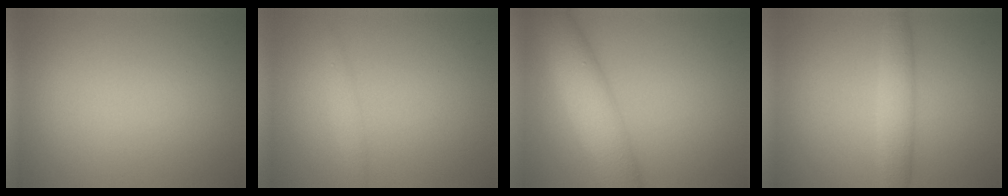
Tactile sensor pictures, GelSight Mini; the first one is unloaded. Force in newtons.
{"total": 1.0, "press": 1.0, "slide": 0.0}
{"total": 7.1, "press": 7.1, "slide": 0.3}
{"total": 3.0, "press": 3.0, "slide": 0.1}